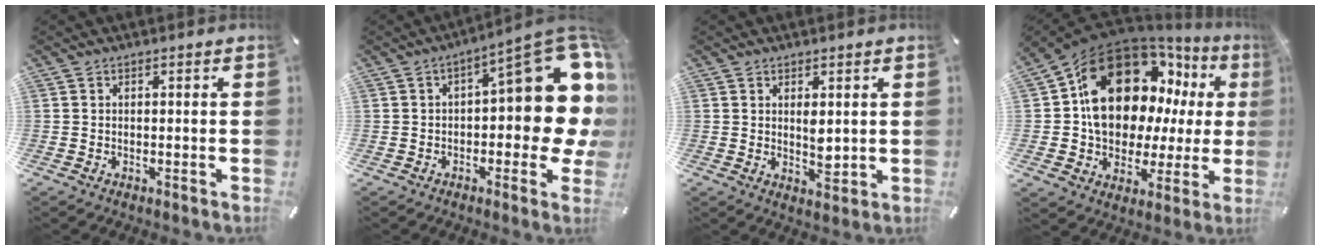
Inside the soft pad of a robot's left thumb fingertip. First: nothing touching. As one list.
[{"total": 20.4, "force": [4.1, 8.6, 18.1], "torque": [-0.208, -0.037, 0.069]}, {"total": 3.8, "force": [1.4, 2.0, 3.0], "torque": [-0.048, -0.006, 0.021]}, {"total": 20.5, "force": [7.7, 14.1, 12.7], "torque": [-0.213, -0.046, 0.140]}]